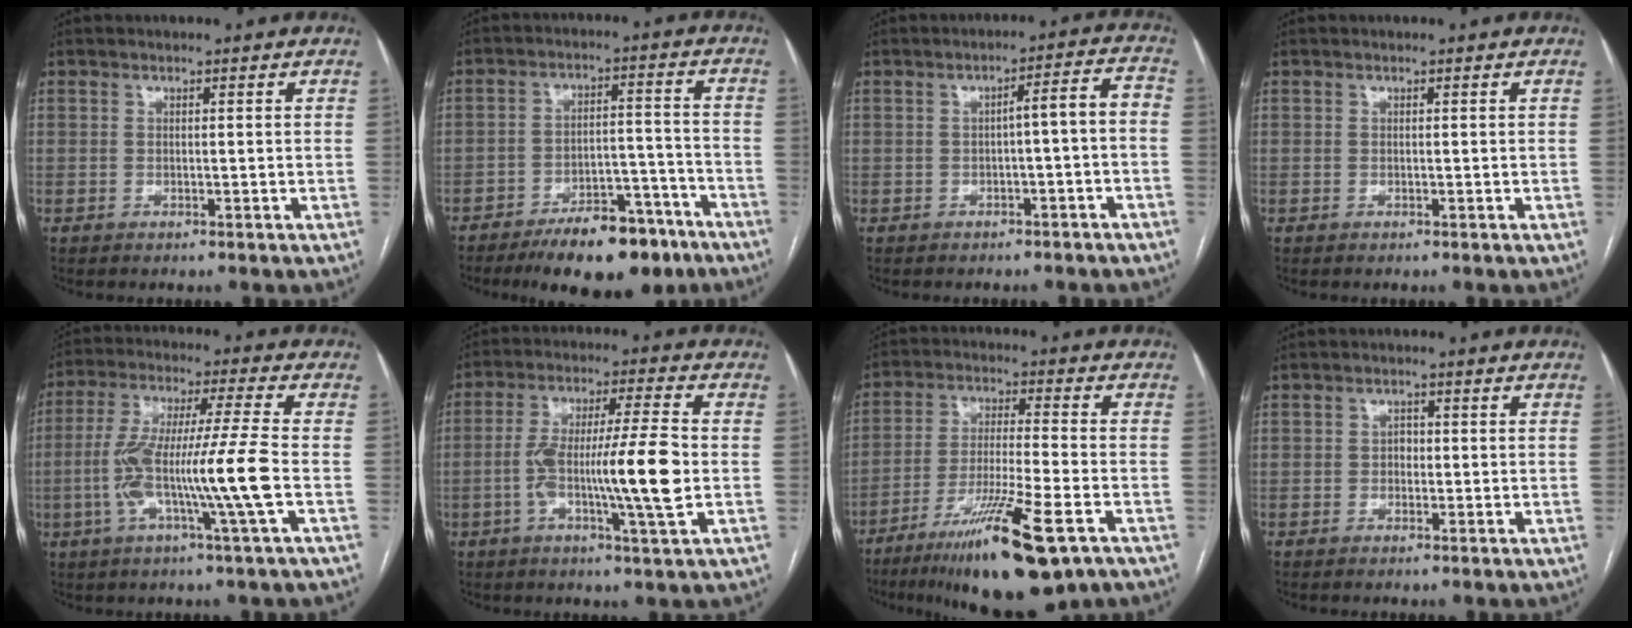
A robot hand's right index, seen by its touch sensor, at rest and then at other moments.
{"total": 13.2, "force": [-9.7, 5.0, 7.4], "torque": [-0.095, 0.022, -0.148]}
{"total": 4.8, "force": [-1.2, 0.7, 4.6], "torque": [-0.059, 0.028, -0.015]}
{"total": 0.0}
{"total": 13.4, "force": [-3.0, -1.3, 13.1], "torque": [-0.252, 0.001, -0.061]}
{"total": 13.0, "force": [-2.1, 0.1, 12.8], "torque": [-0.229, 0.002, -0.042]}
{"total": 16.4, "force": [-9.5, 1.4, 13.3], "torque": [-0.224, -0.037, -0.157]}
{"total": 1.4, "force": [-0.1, 1.1, 0.8], "torque": [-0.009, 0.004, -0.003]}